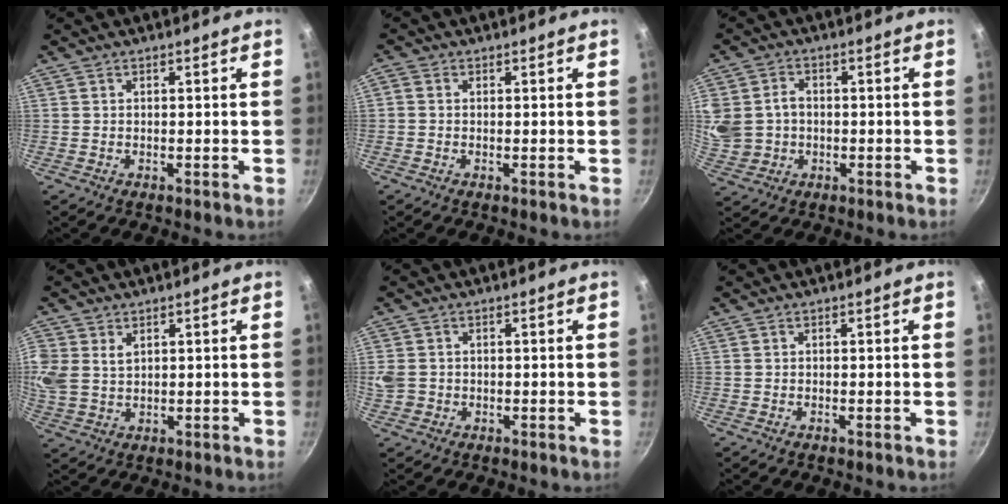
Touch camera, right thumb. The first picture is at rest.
{"total": 1.1, "force": [-0.1, 0.8, 0.8], "torque": [-0.020, 0.005, -0.007]}
{"total": 11.7, "force": [0.4, 10.2, 5.8], "torque": [-0.132, 0.019, 0.017]}
{"total": 10.9, "force": [3.5, 8.2, 6.2], "torque": [-0.159, 0.020, 0.078]}
{"total": 3.8, "force": [-0.1, 3.3, 1.8], "torque": [-0.033, 0.000, 0.000]}
{"total": 0.0}